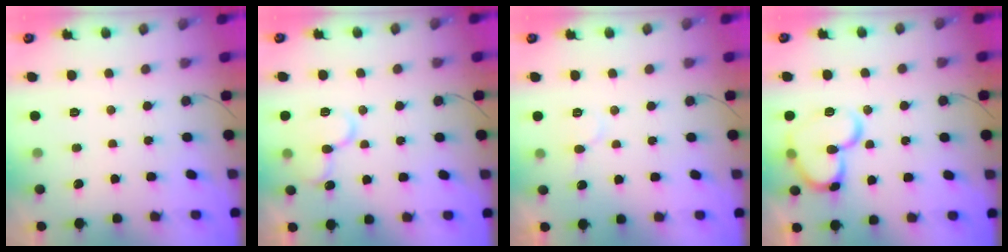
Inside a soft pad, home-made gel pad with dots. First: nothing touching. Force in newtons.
{"total": 12.4, "press": 12.3, "slide": 1.5}
{"total": 6.8, "press": 6.7, "slide": 0.7}
{"total": 16.1, "press": 16.0, "slide": 1.8}